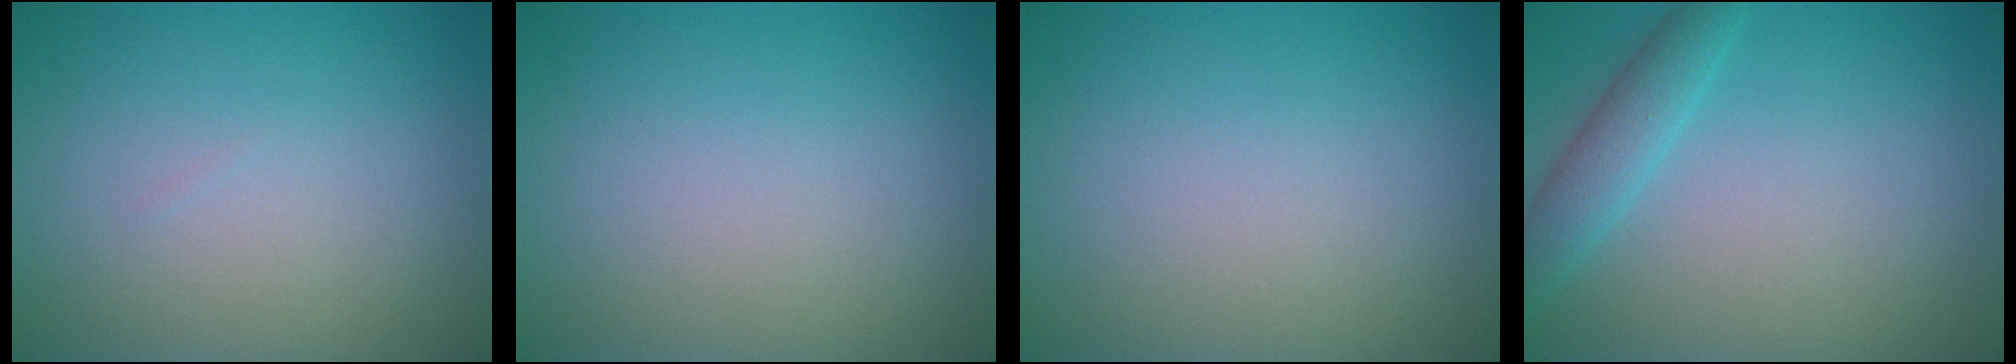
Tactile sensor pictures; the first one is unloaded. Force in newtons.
{"total": 0.0}
{"total": 0.0}
{"total": 2.6, "press": 2.6, "slide": 0.1}